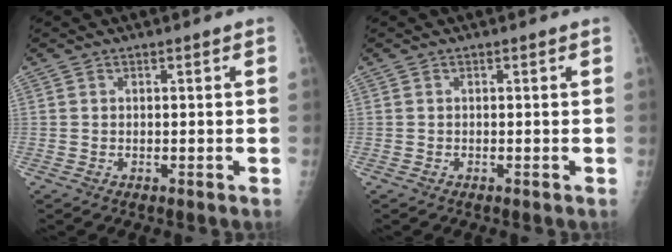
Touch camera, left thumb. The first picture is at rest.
{"total": 0.0}